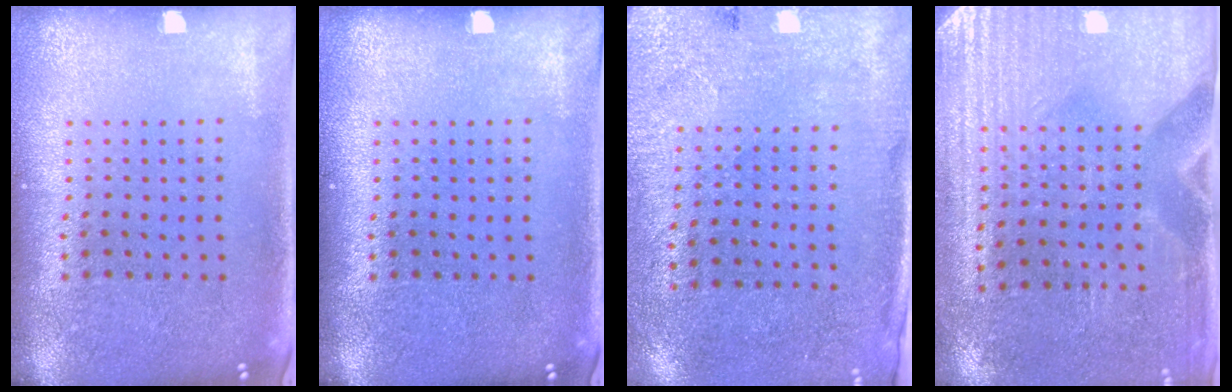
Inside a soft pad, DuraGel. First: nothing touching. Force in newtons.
{"total": 0.0}
{"total": 2.7, "press": 2.2, "slide": 1.5}
{"total": 3.1, "press": 2.7, "slide": 1.5}